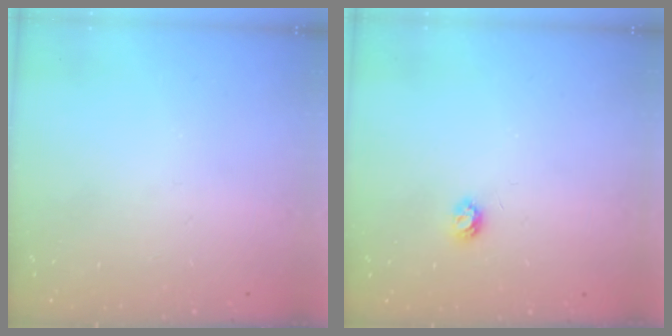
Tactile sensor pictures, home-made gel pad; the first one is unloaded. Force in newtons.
{"total": 4.2, "press": 4.2, "slide": 0.5}